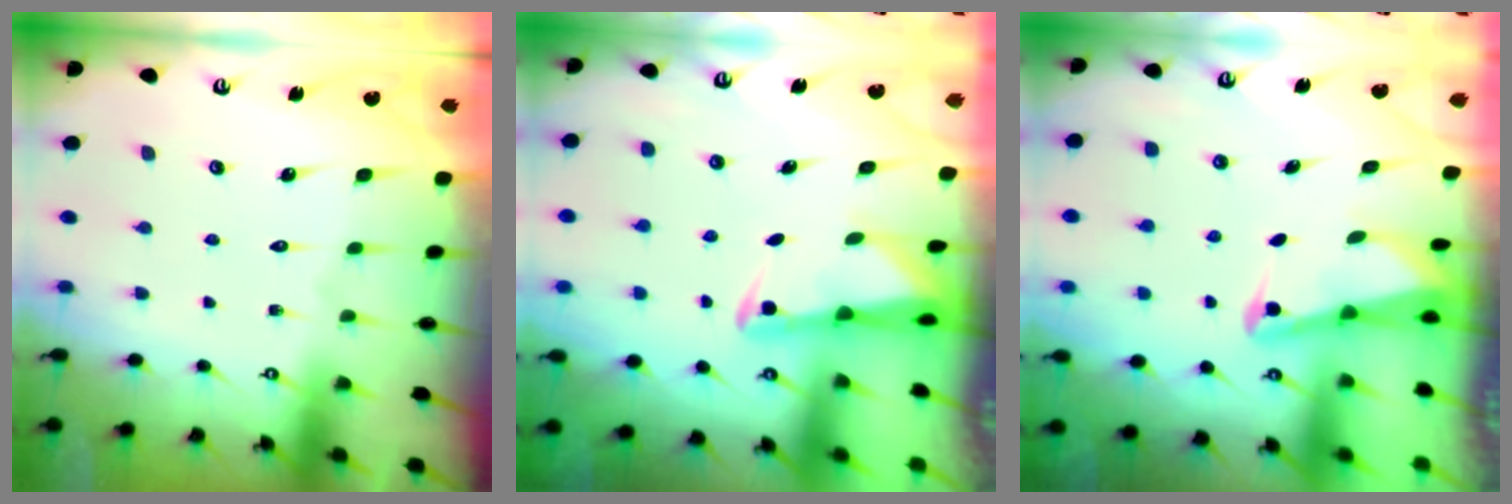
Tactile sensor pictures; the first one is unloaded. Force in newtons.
{"total": 2.4, "press": 2.3, "slide": 0.4}
{"total": 2.5, "press": 2.4, "slide": 0.6}